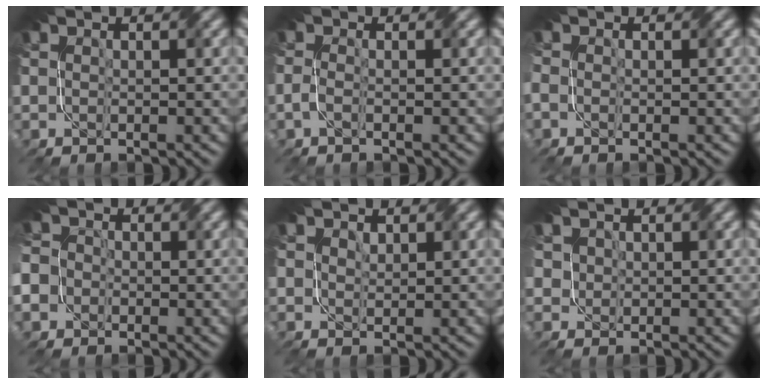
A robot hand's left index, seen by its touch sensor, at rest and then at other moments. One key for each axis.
{"total": 1.1, "fx": -0.8, "fy": 0.2, "fz": 0.8, "tx": -0.020, "ty": 0.002, "tz": -0.023}
{"total": 1.3, "fx": -0.4, "fy": 1.0, "fz": 0.8, "tx": -0.019, "ty": 0.001, "tz": -0.009}
{"total": 8.4, "fx": -3.0, "fy": 7.4, "fz": 2.8, "tx": -0.077, "ty": -0.002, "tz": -0.094}
{"total": 0.8, "fx": 0.7, "fy": 0.4, "fz": 0.2, "tx": -0.007, "ty": -0.001, "tz": 0.008}
{"total": 1.2, "fx": 0.6, "fy": 1.0, "fz": 0.2, "tx": -0.018, "ty": -0.005, "tz": 0.023}